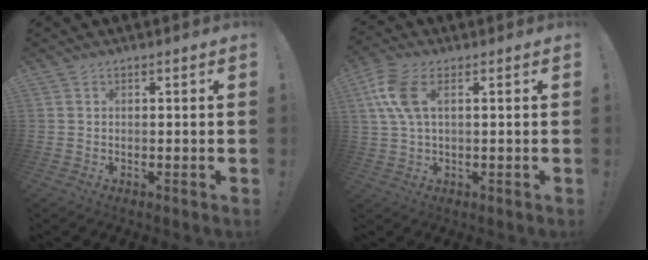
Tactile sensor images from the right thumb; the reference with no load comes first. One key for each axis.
{"total": 8.7, "fx": 2.4, "fy": 4.2, "fz": 7.2, "tx": -0.158, "ty": 0.005, "tz": 0.050}